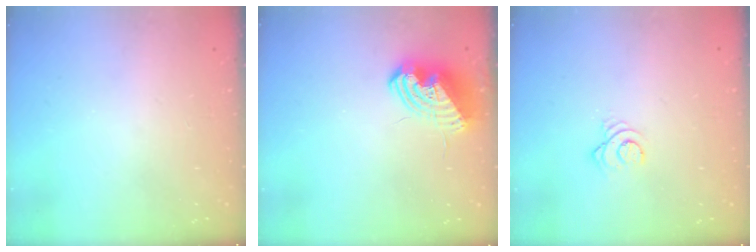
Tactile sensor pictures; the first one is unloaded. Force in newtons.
{"total": 11.0, "press": 10.9, "slide": 1.5}
{"total": 3.3, "press": 3.3, "slide": 0.2}